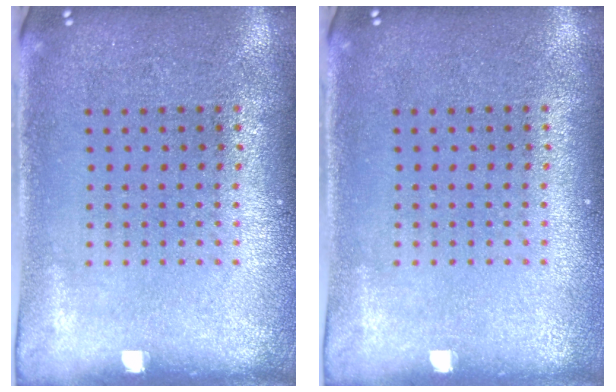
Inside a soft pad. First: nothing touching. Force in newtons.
{"total": 0.0}